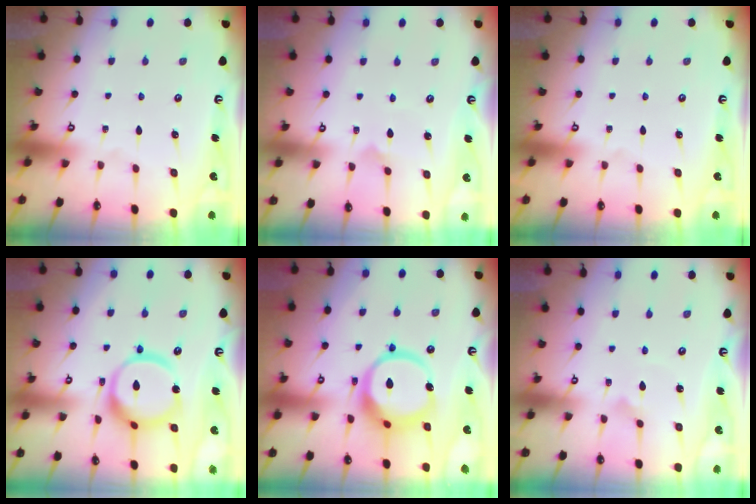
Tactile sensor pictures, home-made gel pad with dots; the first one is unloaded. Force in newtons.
{"total": 4.9, "press": 4.9, "slide": 0.4}
{"total": 0.0}
{"total": 15.6, "press": 15.5, "slide": 1.6}
{"total": 15.8, "press": 15.7, "slide": 1.8}
{"total": 2.5, "press": 2.5, "slide": 0.1}